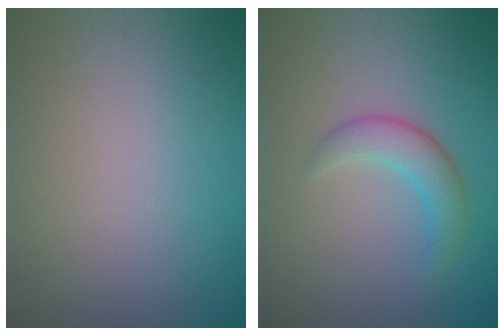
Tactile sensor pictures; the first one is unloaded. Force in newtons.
{"total": 2.9, "press": 2.9, "slide": 0.2}